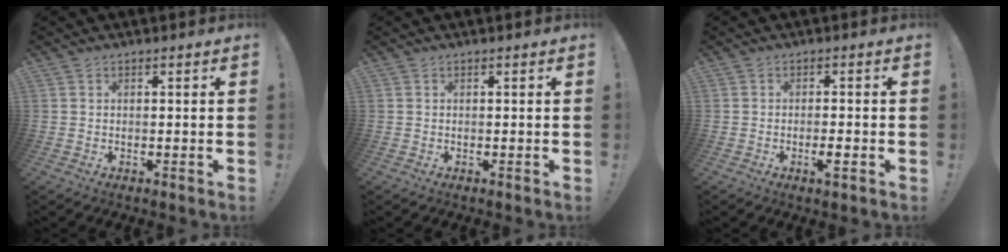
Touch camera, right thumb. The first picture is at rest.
{"total": 0.0}
{"total": 3.1, "force": [-1.5, 0.3, 2.8], "torque": [-0.050, 0.001, -0.023]}